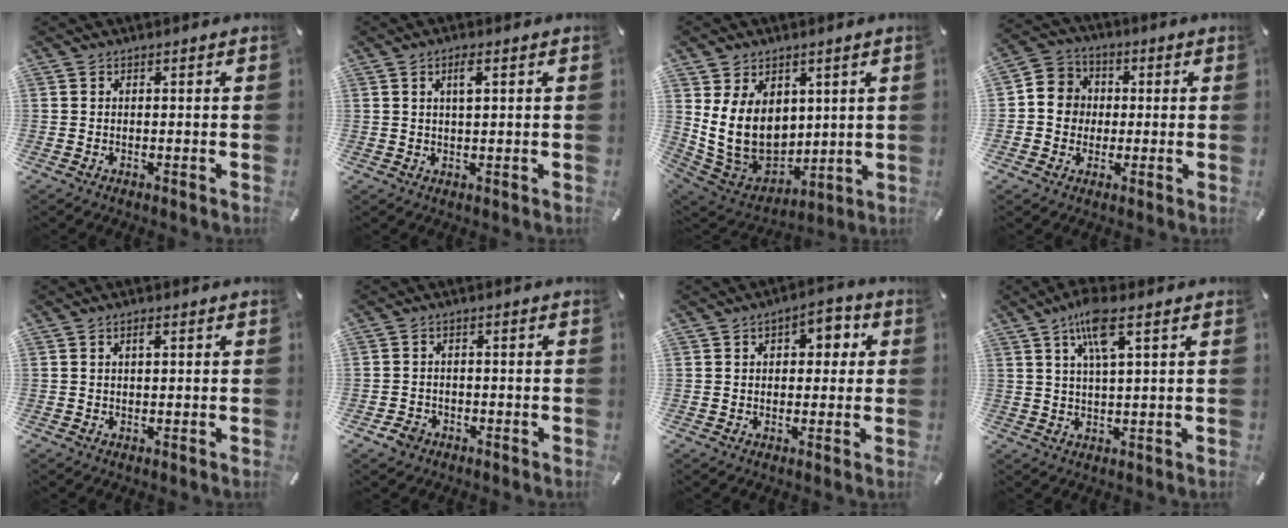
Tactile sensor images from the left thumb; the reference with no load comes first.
{"total": 3.1, "force": [1.2, 0.9, 2.7], "torque": [-0.057, 0.007, 0.018]}
{"total": 14.5, "force": [2.8, 11.9, 7.9], "torque": [-0.170, -0.029, 0.061]}
{"total": 7.1, "force": [-0.5, 6.9, 1.5], "torque": [-0.036, 0.012, -0.010]}
{"total": 1.6, "force": [0.6, 0.7, 1.3], "torque": [-0.028, 0.004, 0.009]}
{"total": 3.3, "force": [-2.0, 2.4, 0.9], "torque": [-0.020, 0.008, -0.042]}
{"total": 4.7, "force": [0.6, 3.5, 3.2], "torque": [-0.027, -0.002, -0.003]}
{"total": 8.1, "force": [4.1, 1.8, 6.7], "torque": [-0.133, 0.004, 0.068]}